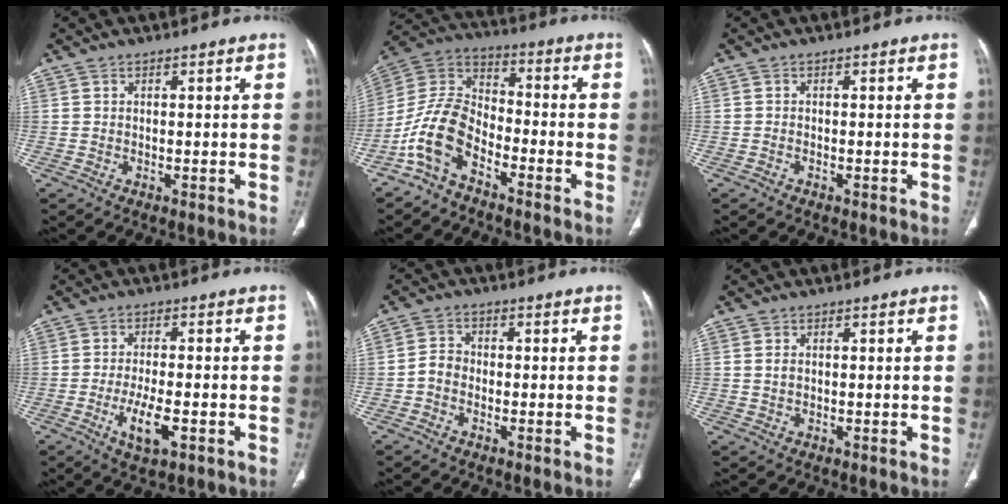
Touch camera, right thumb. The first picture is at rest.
{"total": 11.4, "force": [-6.6, 6.3, 6.8], "torque": [-0.130, 0.063, -0.143]}
{"total": 0.0}
{"total": 6.7, "force": [-2.4, 2.3, 5.8], "torque": [-0.104, 0.002, -0.039]}
{"total": 2.5, "force": [-0.9, 2.0, 1.2], "torque": [-0.010, 0.011, -0.026]}
{"total": 1.5, "force": [0.3, 1.0, 1.1], "torque": [-0.020, -0.001, 0.007]}